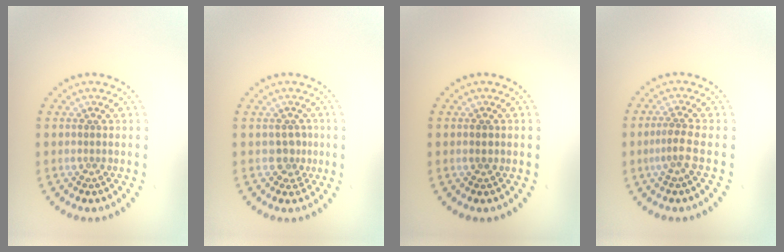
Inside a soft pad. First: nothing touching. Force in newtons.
{"total": 1.6, "press": 1.4, "slide": 0.9}
{"total": 0.9, "press": 0.9, "slide": 0.1}
{"total": 1.9, "press": 1.3, "slide": 1.4}